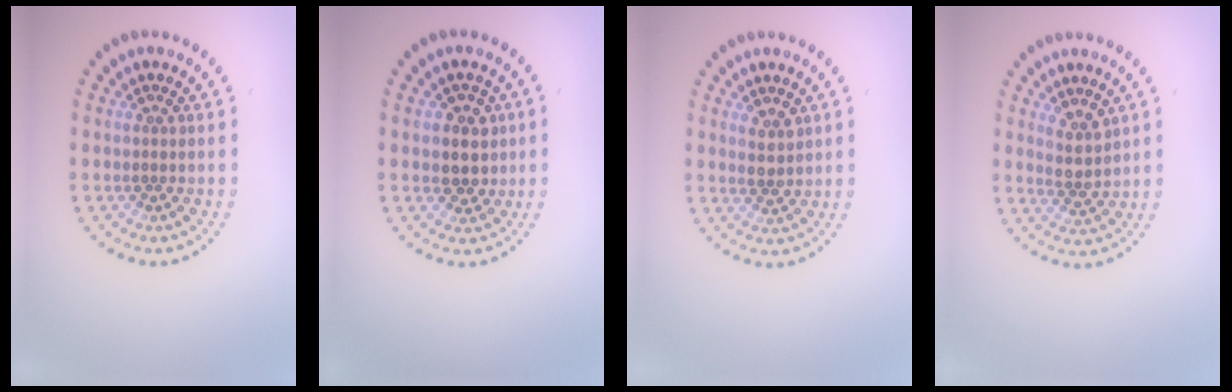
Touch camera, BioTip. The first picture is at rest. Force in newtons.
{"total": 2.9, "press": 2.7, "slide": 0.8}
{"total": 1.8, "press": 1.8, "slide": 0.4}
{"total": 2.2, "press": 2.0, "slide": 1.0}